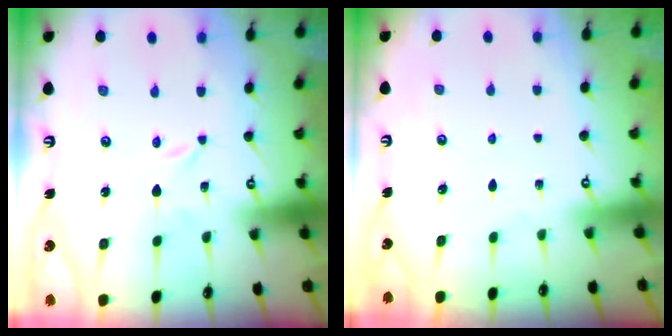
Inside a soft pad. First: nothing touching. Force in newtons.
{"total": 0.0}